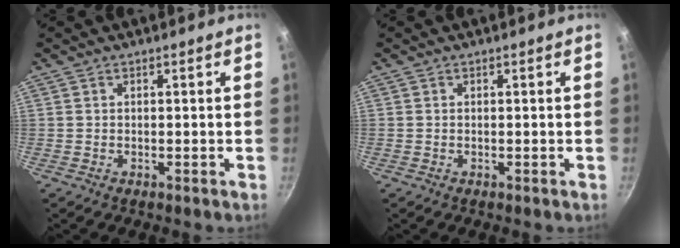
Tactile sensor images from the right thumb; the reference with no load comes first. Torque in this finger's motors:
{"motor_torque": [0.21, 0.12, 0.09, 0.41, 0.05]}